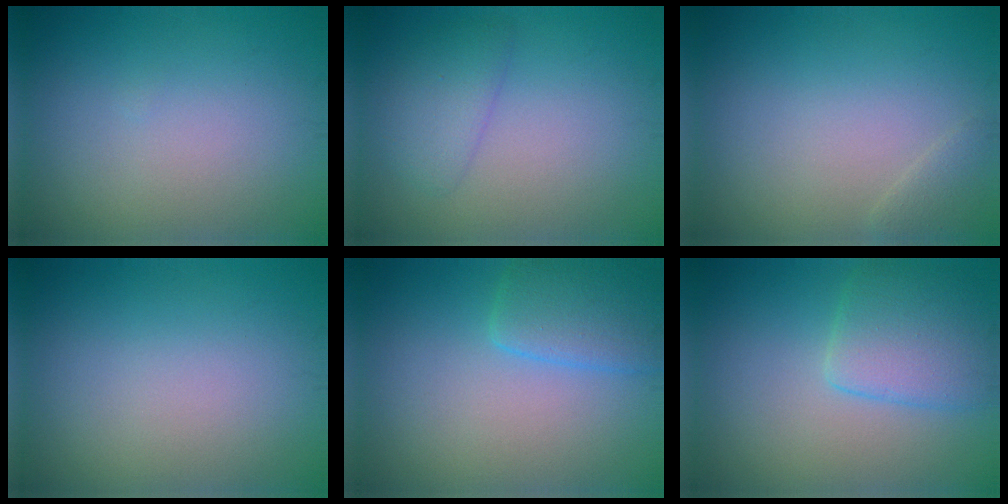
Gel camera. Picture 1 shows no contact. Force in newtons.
{"total": 2.2, "press": 2.2, "slide": 0.1}
{"total": 1.1, "press": 1.1, "slide": 0.0}
{"total": 0.0}
{"total": 3.6, "press": 3.6, "slide": 0.2}
{"total": 4.4, "press": 4.4, "slide": 0.3}